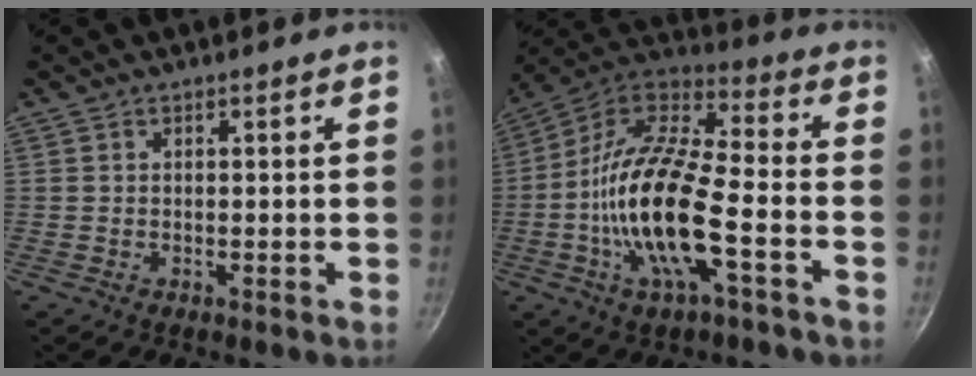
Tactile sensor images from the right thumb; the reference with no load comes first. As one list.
[{"total": 20.5, "force": [-5.6, 7.5, 18.3], "torque": [-0.352, 0.032, -0.123]}]